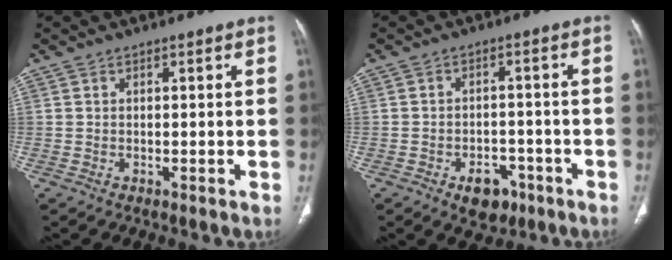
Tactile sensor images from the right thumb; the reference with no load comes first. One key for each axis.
{"total": 6.3, "fx": -3.4, "fy": 4.2, "fz": 3.3, "tx": -0.021, "ty": 0.023, "tz": -0.044}